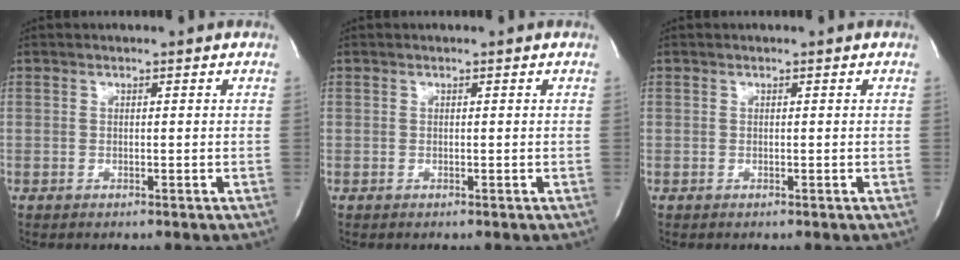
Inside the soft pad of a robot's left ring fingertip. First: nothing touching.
{"total": 0.0}
{"total": 0.0}